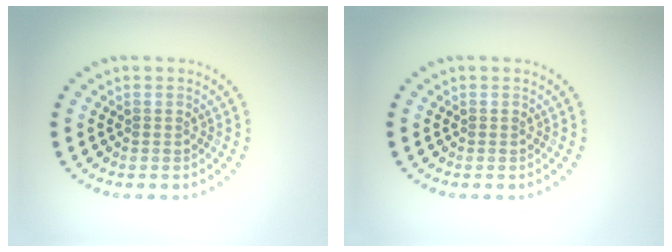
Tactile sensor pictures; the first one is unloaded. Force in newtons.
{"total": 0.0}